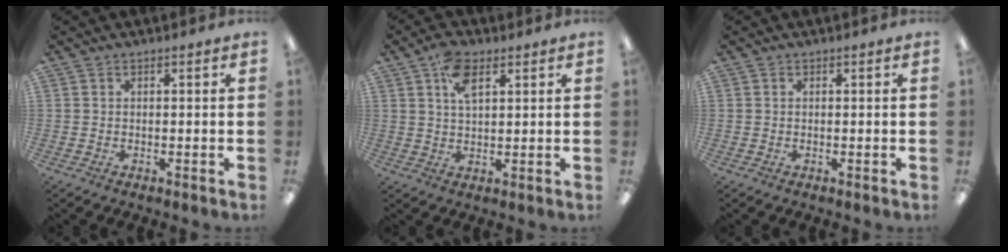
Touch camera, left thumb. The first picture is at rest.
{"total": 6.7, "force": [3.4, 3.4, 4.7], "torque": [-0.087, 0.001, 0.058]}
{"total": 0.0}